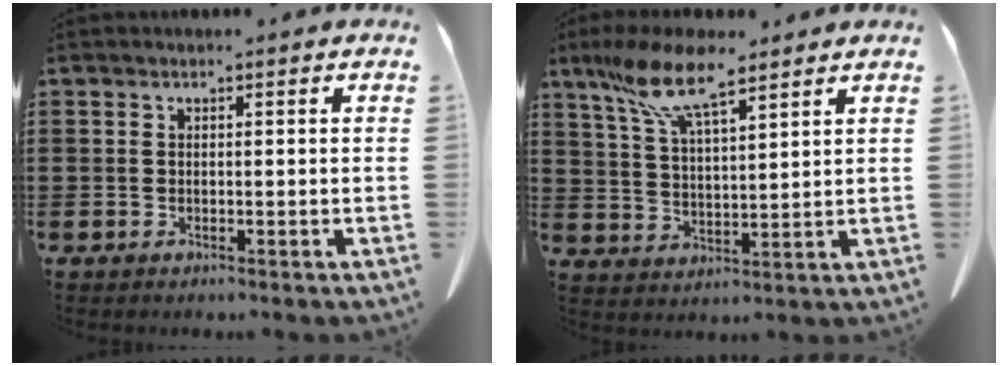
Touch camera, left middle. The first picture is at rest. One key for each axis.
{"total": 9.7, "fx": 7.1, "fy": 2.5, "fz": 6.2, "tx": -0.139, "ty": -0.013, "tz": 0.130}